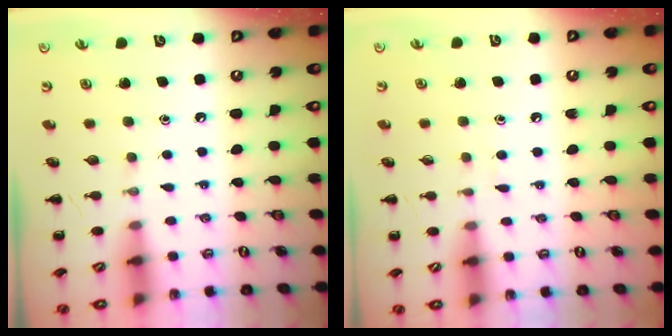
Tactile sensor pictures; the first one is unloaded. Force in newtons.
{"total": 3.0, "press": 2.8, "slide": 1.2}